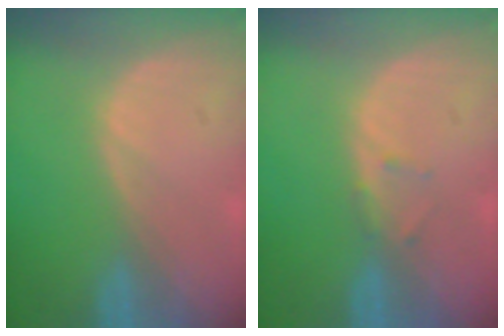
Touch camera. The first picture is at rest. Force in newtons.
{"total": 1.1, "press": 1.0, "slide": 0.2}